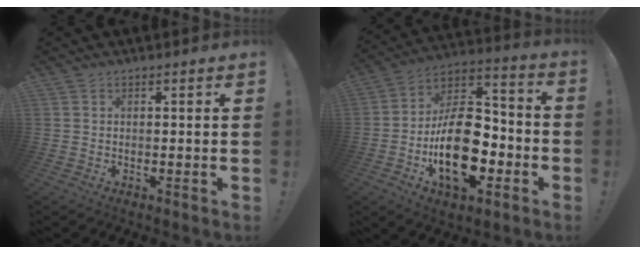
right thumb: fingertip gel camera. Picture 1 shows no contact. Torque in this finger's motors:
{"motor_torque": [2.84, 2.16, 1.47, -1.30, 0.52]}